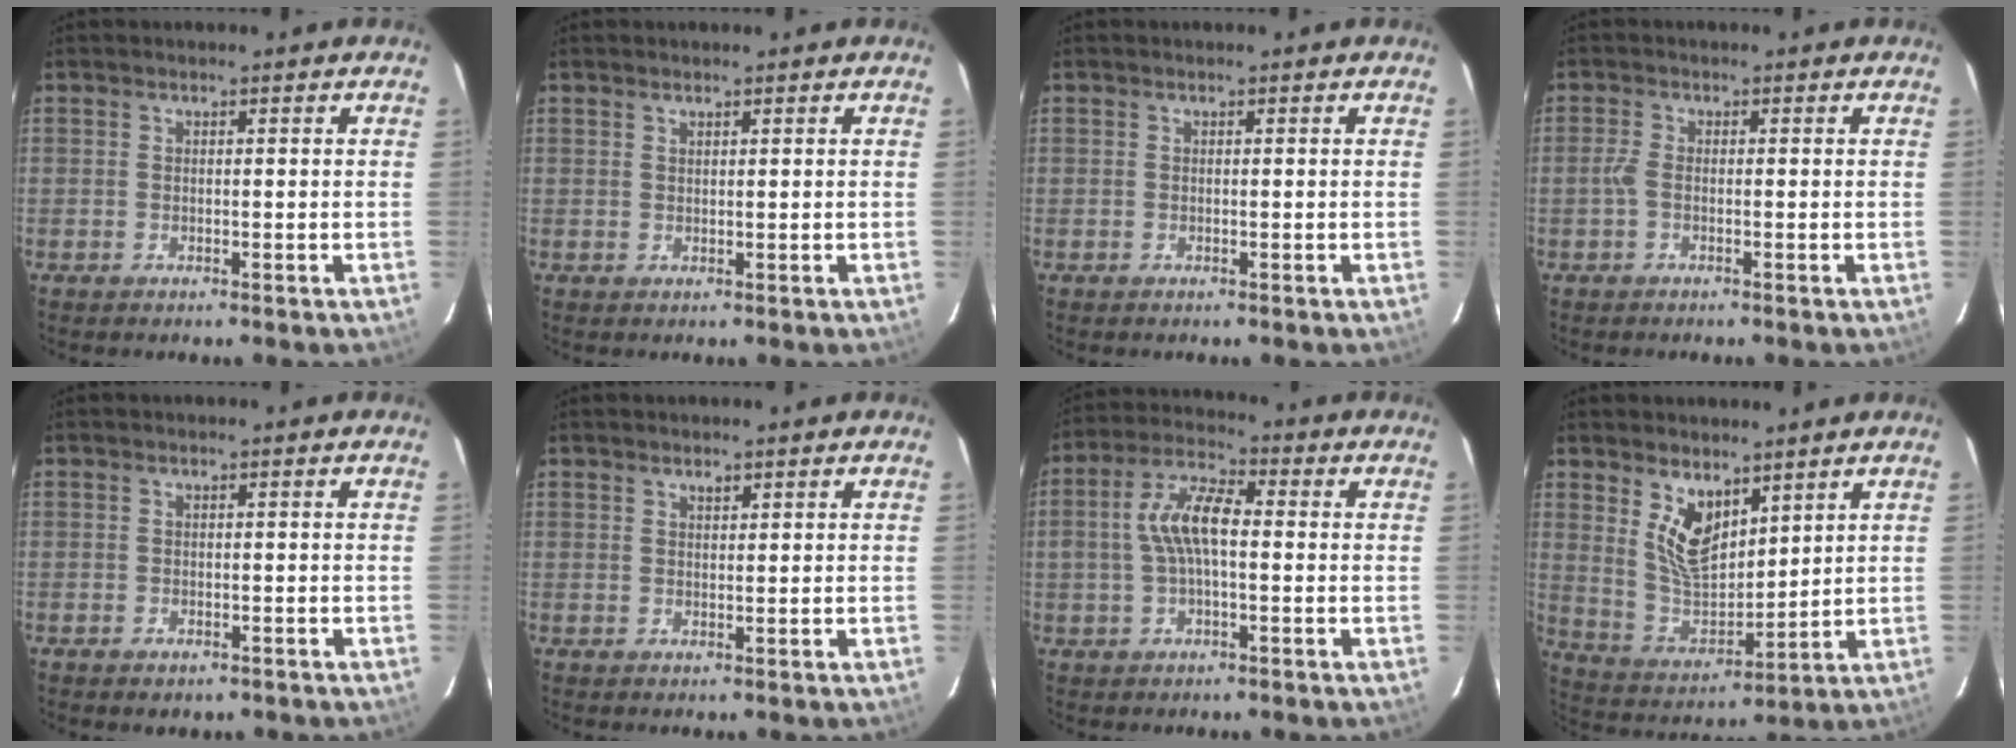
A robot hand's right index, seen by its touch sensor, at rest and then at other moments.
{"total": 0.6, "force": [0.5, 0.2, 0.2], "torque": [-0.002, 0.001, 0.011]}
{"total": 0.0}
{"total": 1.6, "force": [-0.6, 0.5, 1.4], "torque": [-0.033, 0.002, -0.014]}
{"total": 2.0, "force": [-1.2, 1.3, 0.9], "torque": [-0.017, -0.004, -0.017]}
{"total": 1.0, "force": [0.7, 0.5, 0.4], "torque": [-0.005, 0.002, 0.013]}
{"total": 8.5, "force": [-0.2, 3.5, 7.7], "torque": [-0.157, 0.020, -0.005]}
{"total": 10.0, "force": [5.8, 5.1, 6.4], "torque": [-0.118, -0.003, 0.126]}